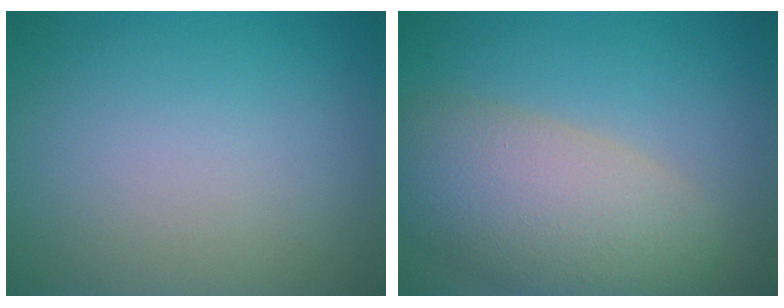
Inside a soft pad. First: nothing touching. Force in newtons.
{"total": 7.8, "press": 7.8, "slide": 0.5}